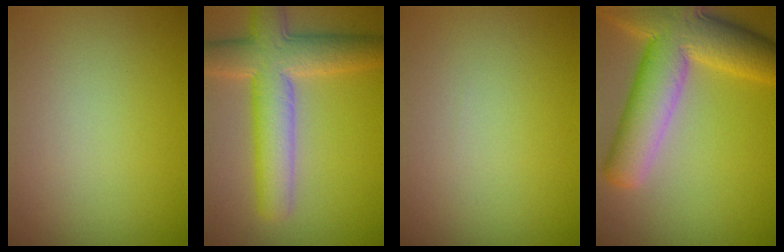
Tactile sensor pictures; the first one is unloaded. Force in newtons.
{"total": 8.0, "press": 8.0, "slide": 0.2}
{"total": 0.0}
{"total": 10.7, "press": 10.7, "slide": 0.8}